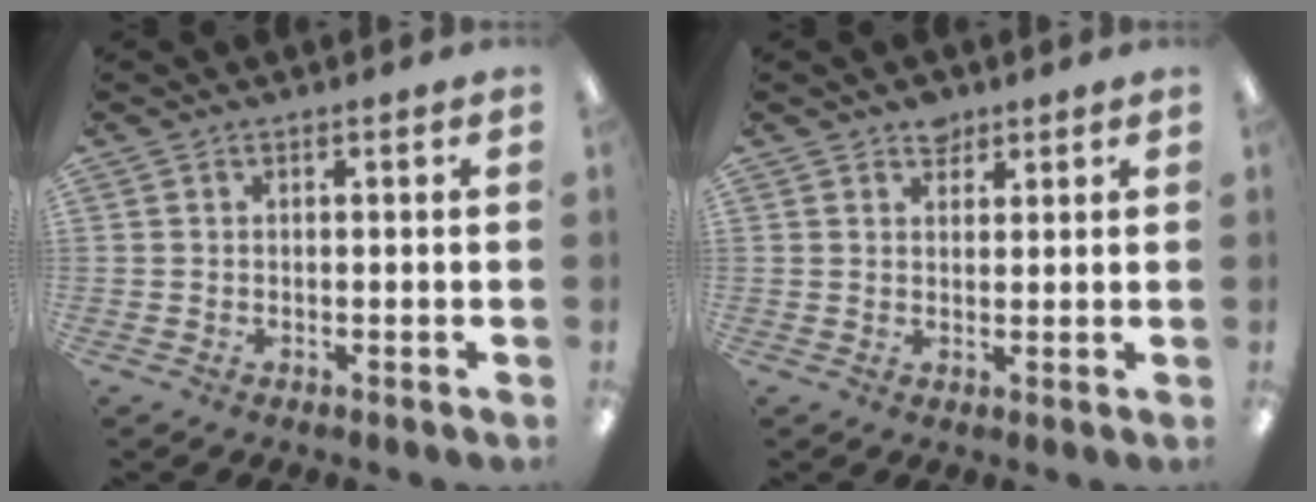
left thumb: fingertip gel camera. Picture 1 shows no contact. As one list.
[{"total": 3.4, "force": [2.7, 1.9, 0.7], "torque": [0.007, -0.013, 0.046]}]